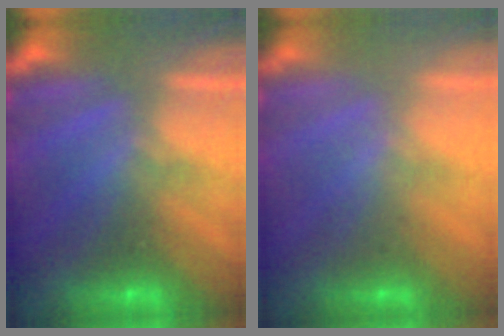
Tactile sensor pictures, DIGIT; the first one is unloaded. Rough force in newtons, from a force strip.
{"total": 2.3}